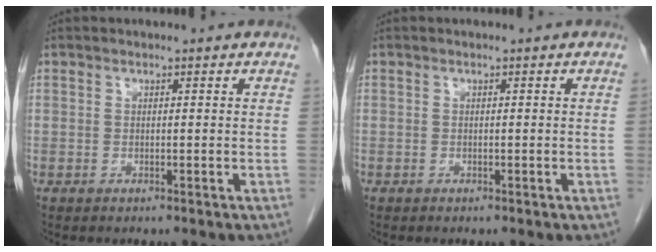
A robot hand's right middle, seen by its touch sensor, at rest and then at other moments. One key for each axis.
{"total": 0.0}